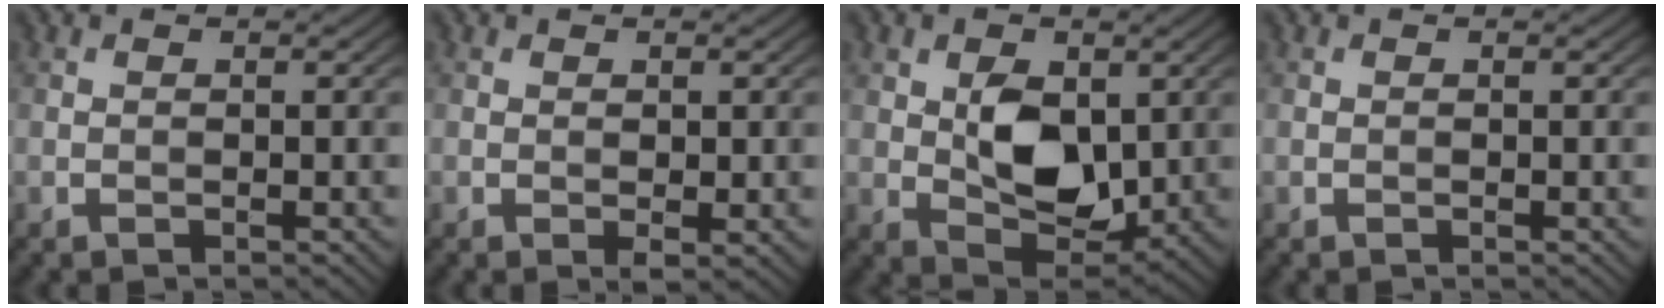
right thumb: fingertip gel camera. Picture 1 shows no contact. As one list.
[{"total": 1.2, "force": [0.0, 0.5, 1.1], "torque": [-0.017, -0.005, 0.000]}, {"total": 7.8, "force": [1.0, 5.1, 5.8], "torque": [-0.105, -0.009, 0.022]}, {"total": 0.0}]